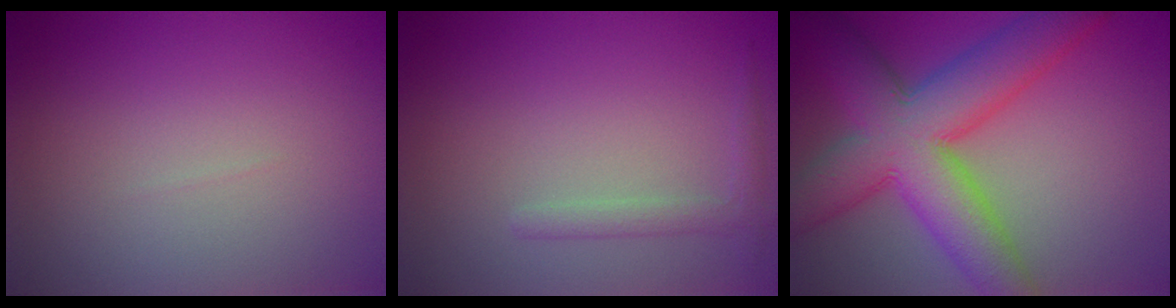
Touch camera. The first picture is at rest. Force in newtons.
{"total": 1.5, "press": 1.5, "slide": 0.1}
{"total": 11.0, "press": 11.0, "slide": 0.3}